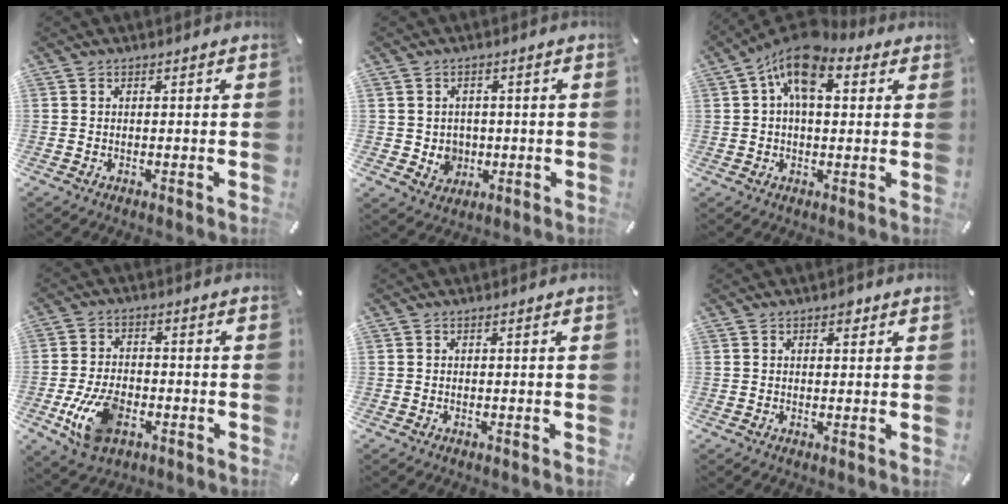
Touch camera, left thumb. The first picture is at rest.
{"total": 4.9, "force": [0.2, 4.9, 0.9], "torque": [-0.001, -0.002, 0.005]}
{"total": 10.7, "force": [3.3, 5.5, 8.6], "torque": [-0.163, -0.008, 0.058]}
{"total": 11.2, "force": [-3.8, 7.1, 7.7], "torque": [-0.160, 0.004, -0.068]}
{"total": 0.0}
{"total": 2.2, "force": [1.2, 1.5, 1.1], "torque": [-0.009, -0.001, 0.017]}